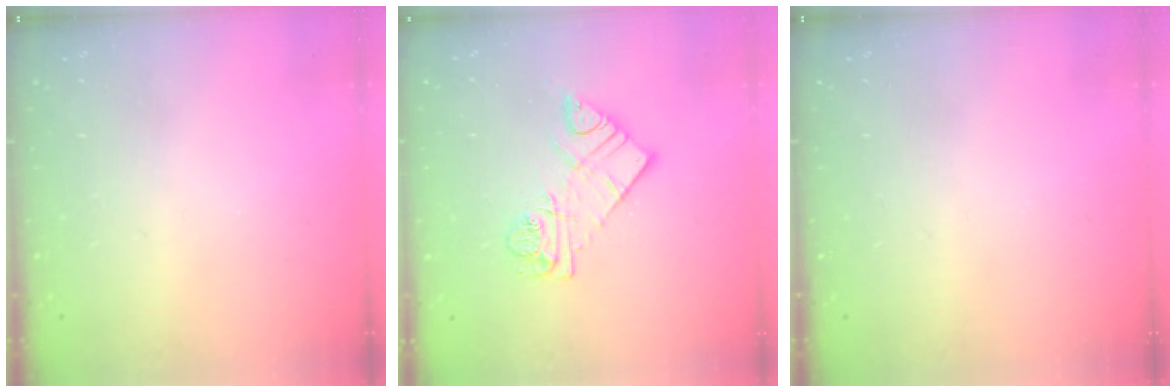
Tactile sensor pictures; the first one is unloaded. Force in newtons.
{"total": 10.6, "press": 10.6, "slide": 1.1}
{"total": 0.0}